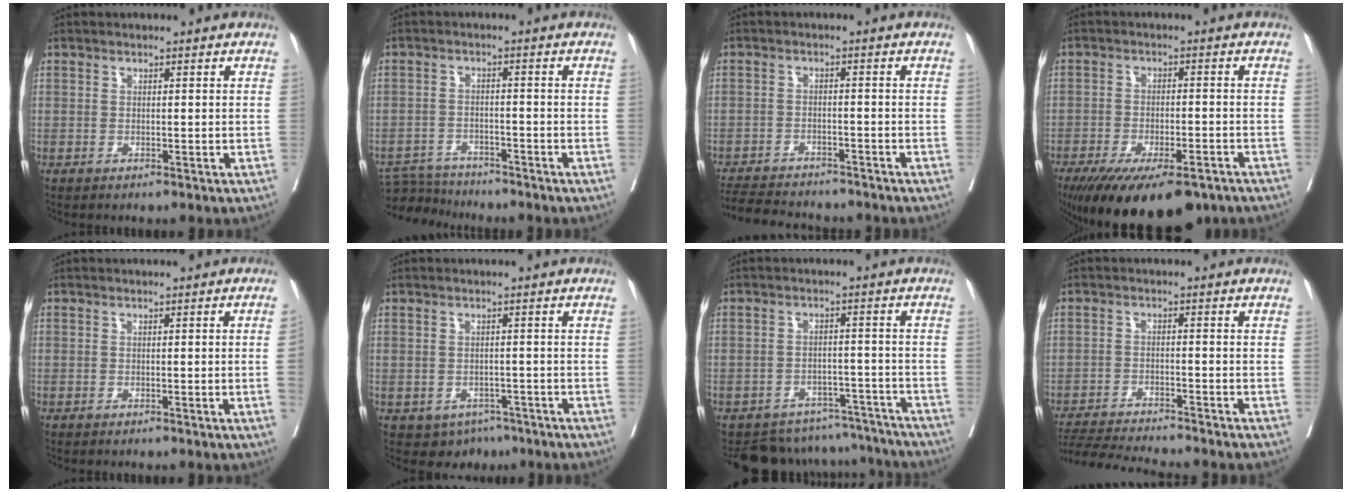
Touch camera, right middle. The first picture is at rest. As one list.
[{"total": 5.8, "force": [-5.8, 0.7, -0.2], "torque": [0.002, -0.007, -0.105]}, {"total": 10.9, "force": [-10.1, 2.0, 3.4], "torque": [-0.062, -0.004, -0.149]}, {"total": 16.2, "force": [-11.9, 5.3, 9.6], "torque": [-0.150, -0.025, -0.173]}, {"total": 1.4, "force": [-0.2, -0.4, 1.3], "torque": [-0.016, 0.000, -0.001]}, {"total": 4.1, "force": [-2.5, 3.0, 1.0], "torque": [-0.003, 0.006, -0.030]}, {"total": 13.3, "force": [-12.4, 4.7, 1.0], "torque": [-0.008, 0.033, -0.151]}, {"total": 9.5, "force": [-9.0, -0.7, 2.9], "torque": [-0.044, -0.010, -0.151]}]